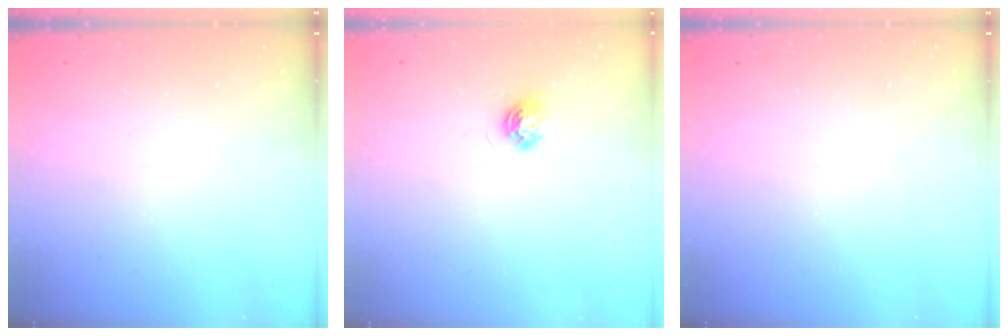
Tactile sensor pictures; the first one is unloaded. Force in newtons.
{"total": 4.8, "press": 4.8, "slide": 0.6}
{"total": 0.0}